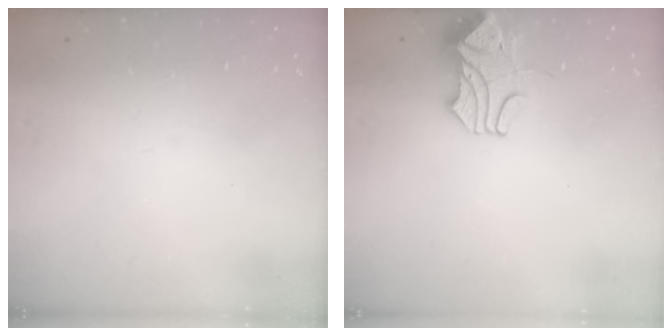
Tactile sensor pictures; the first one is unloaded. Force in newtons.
{"total": 1.9, "press": 1.8, "slide": 0.7}